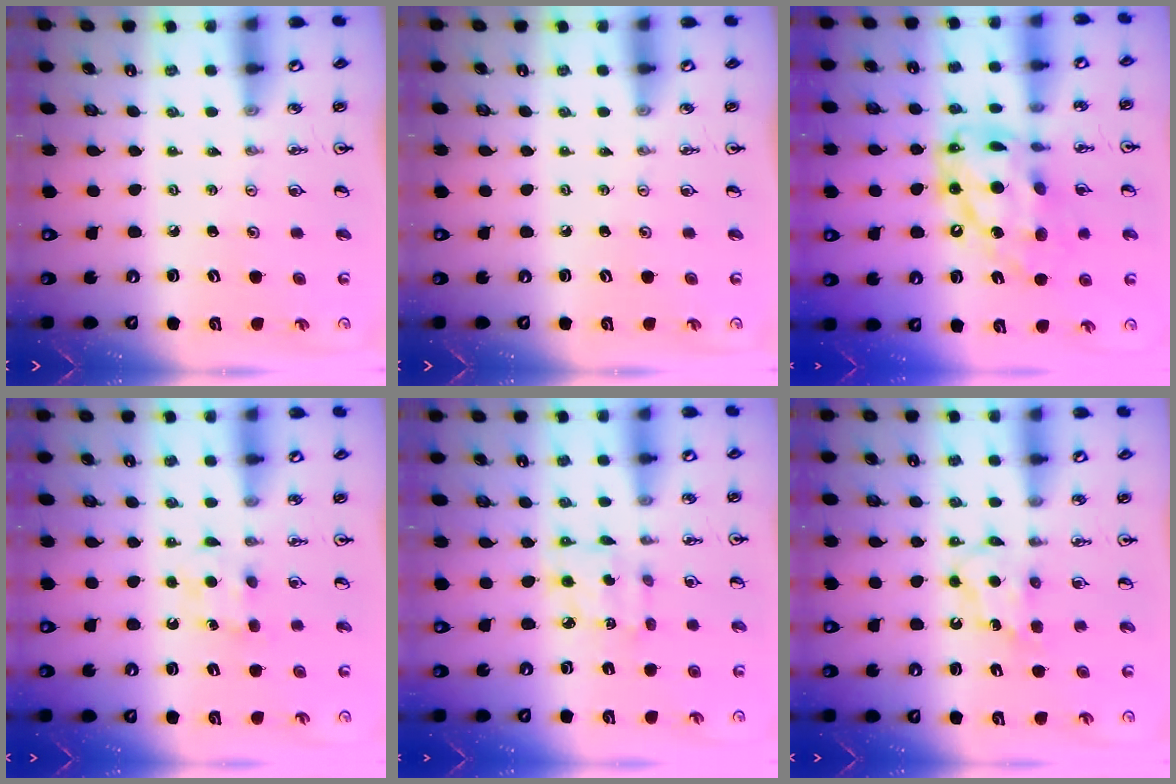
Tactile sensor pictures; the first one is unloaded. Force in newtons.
{"total": 0.0}
{"total": 18.3, "press": 18.2, "slide": 1.6}
{"total": 4.9, "press": 4.8, "slide": 0.7}
{"total": 4.4, "press": 4.4, "slide": 0.2}
{"total": 6.1, "press": 6.1, "slide": 0.7}